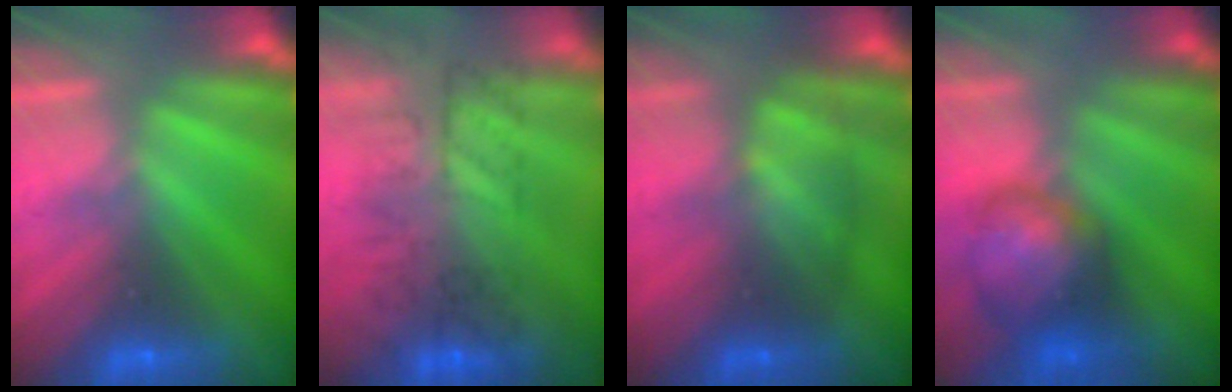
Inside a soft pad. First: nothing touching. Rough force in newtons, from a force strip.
{"total": 7.4}
{"total": 2.3}
{"total": 8.6}